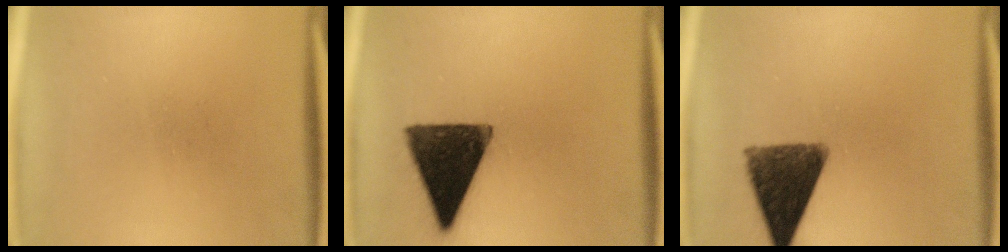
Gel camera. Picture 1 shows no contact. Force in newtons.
{"total": 14.9}
{"total": 11.5}